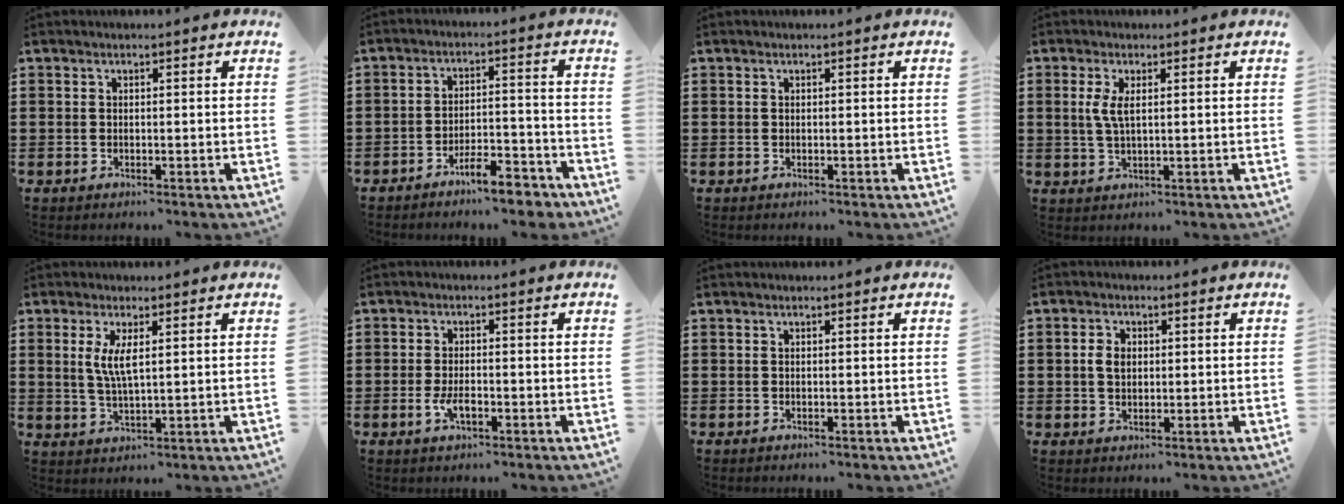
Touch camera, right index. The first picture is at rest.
{"total": 7.1, "force": [-6.1, 1.3, 3.4], "torque": [-0.049, 0.008, -0.110]}
{"total": 0.0}
{"total": 3.3, "force": [0.8, 1.0, 3.1], "torque": [-0.069, 0.003, 0.009]}
{"total": 4.5, "force": [1.3, 1.2, 4.2], "torque": [-0.086, 0.003, 0.020]}
{"total": 3.4, "force": [-1.2, 1.3, 2.9], "torque": [-0.057, -0.001, -0.021]}
{"total": 0.0}
{"total": 2.8, "force": [0.2, 2.0, 1.9], "torque": [-0.042, 0.011, 0.002]}